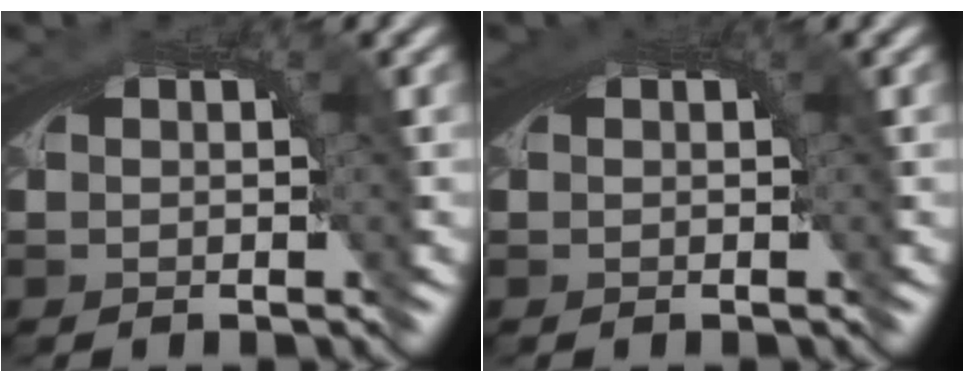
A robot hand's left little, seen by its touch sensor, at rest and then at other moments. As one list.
[{"total": 1.3, "force": [0.6, 0.0, 1.1], "torque": [-0.016, 0.003, 0.010]}]